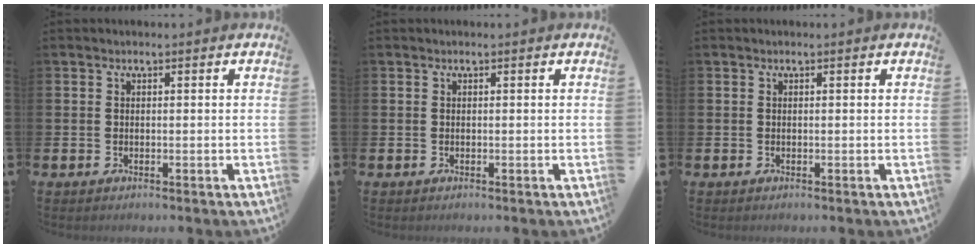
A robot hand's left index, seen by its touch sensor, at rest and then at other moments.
{"total": 0.0}
{"total": 0.0}